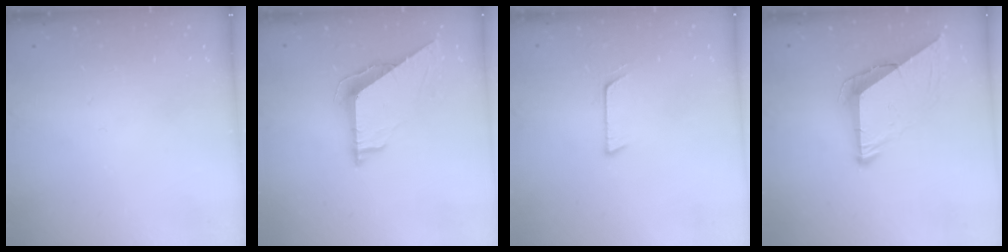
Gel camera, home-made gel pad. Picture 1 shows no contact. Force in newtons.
{"total": 7.6, "press": 7.6, "slide": 0.7}
{"total": 5.9, "press": 5.9, "slide": 0.5}
{"total": 10.0, "press": 9.9, "slide": 1.0}